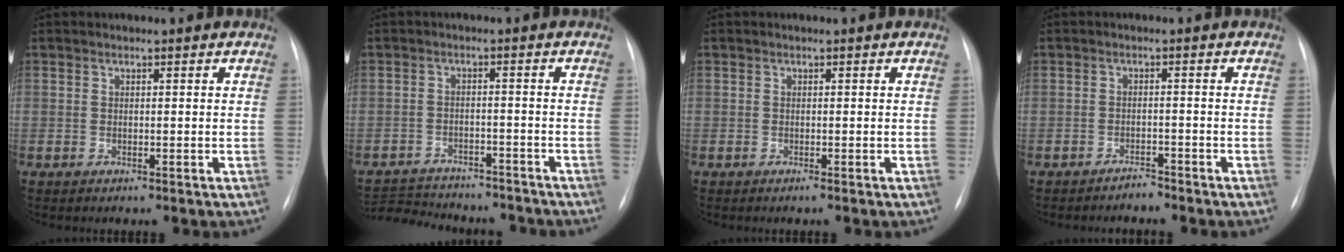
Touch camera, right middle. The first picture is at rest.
{"total": 13.4, "force": [-12.4, 3.8, 3.5], "torque": [-0.073, 0.013, -0.169]}
{"total": 0.0}
{"total": 1.7, "force": [-1.7, 0.2, 0.0], "torque": [0.002, -0.002, -0.025]}